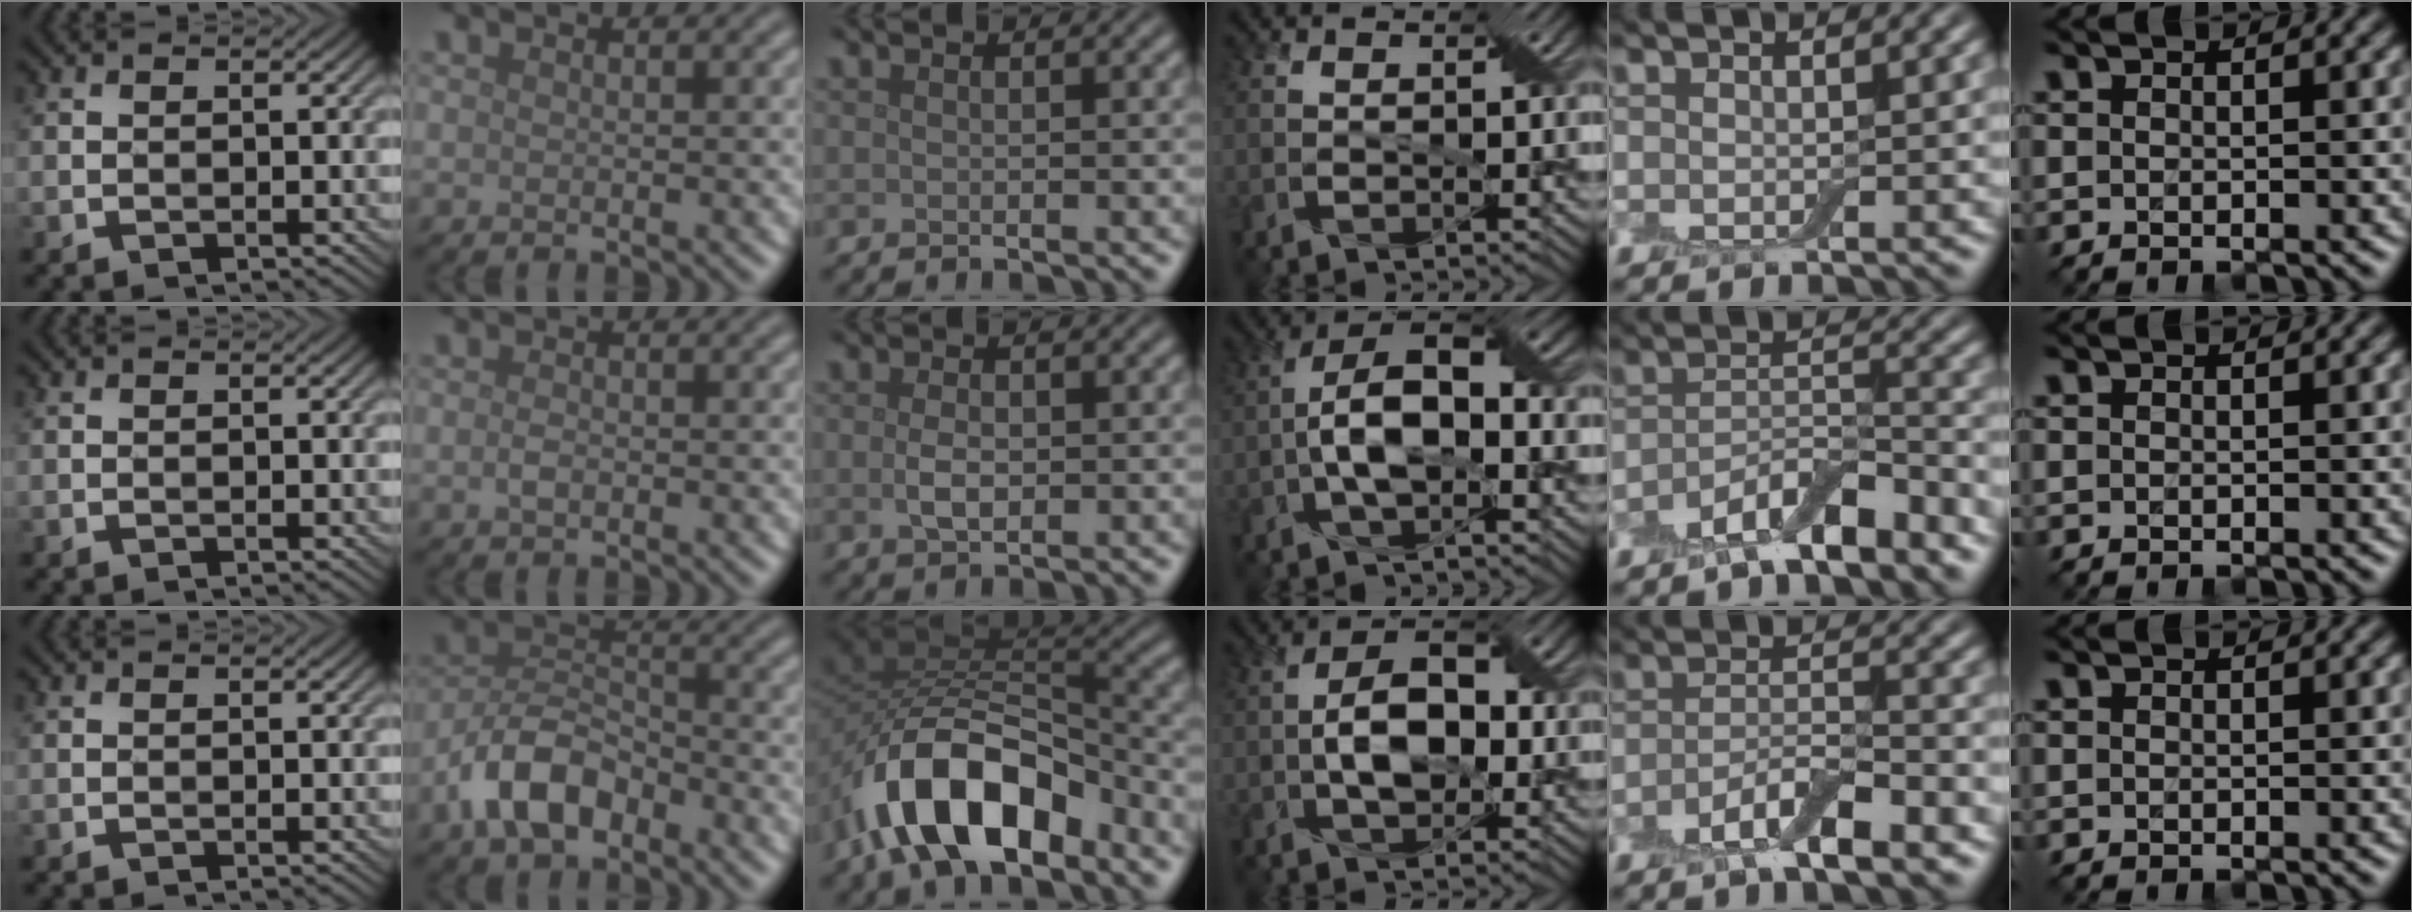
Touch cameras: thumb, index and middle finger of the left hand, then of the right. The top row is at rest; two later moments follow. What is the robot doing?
{"motion": "fold", "object": "apron"}